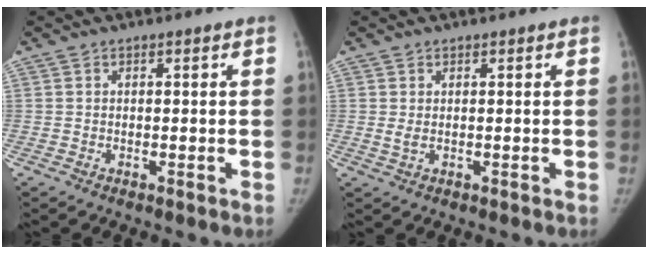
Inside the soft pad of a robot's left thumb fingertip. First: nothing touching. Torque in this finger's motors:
{"motor_torque": [-0.44, -0.07, -0.12, 0.11, 0.01]}